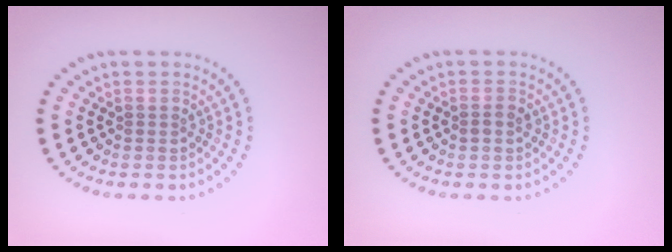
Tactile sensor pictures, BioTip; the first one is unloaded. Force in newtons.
{"total": 0.9, "press": 0.9, "slide": 0.2}